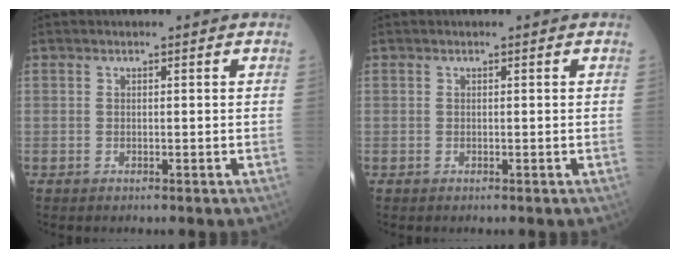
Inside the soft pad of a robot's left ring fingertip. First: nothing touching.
{"total": 0.0}